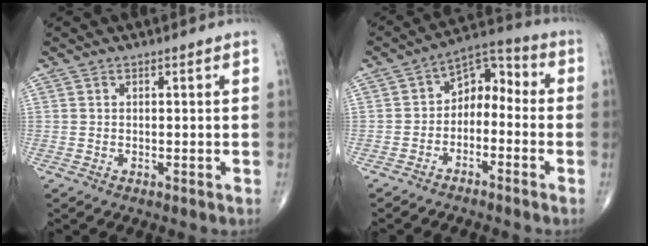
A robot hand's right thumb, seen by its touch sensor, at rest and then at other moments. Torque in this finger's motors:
{"motor_torque": [-0.16, -0.07, 0.24, -0.22, 0.06]}